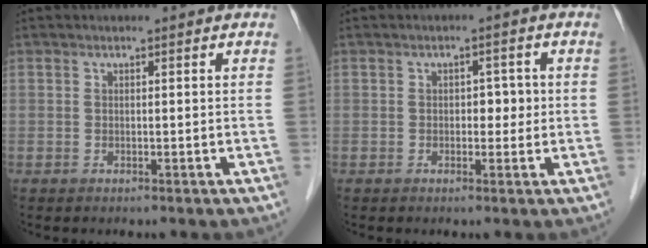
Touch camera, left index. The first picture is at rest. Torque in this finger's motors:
{"motor_torque": [-0.08, -0.15, -0.07, -0.01]}